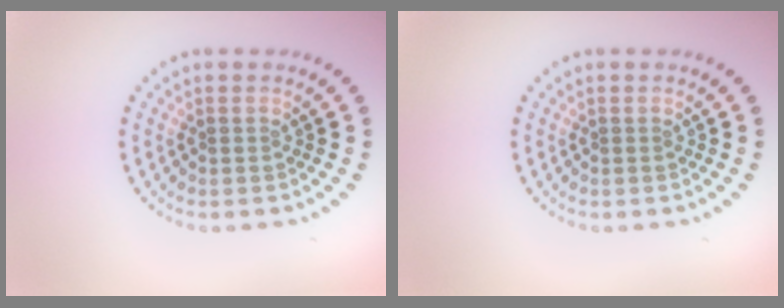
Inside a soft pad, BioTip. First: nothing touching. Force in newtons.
{"total": 0.0}